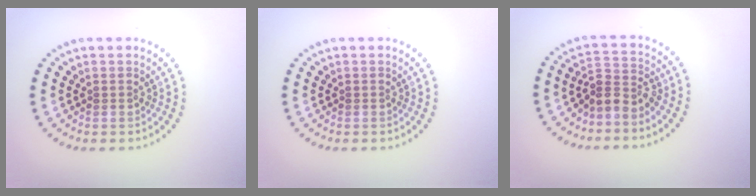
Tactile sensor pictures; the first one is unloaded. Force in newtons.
{"total": 0.0}
{"total": 2.8, "press": 2.1, "slide": 1.8}